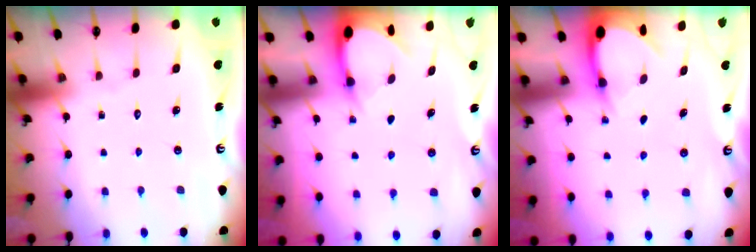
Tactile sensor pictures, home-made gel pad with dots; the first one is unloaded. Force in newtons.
{"total": 3.1, "press": 3.1, "slide": 0.2}
{"total": 3.6, "press": 3.6, "slide": 0.3}